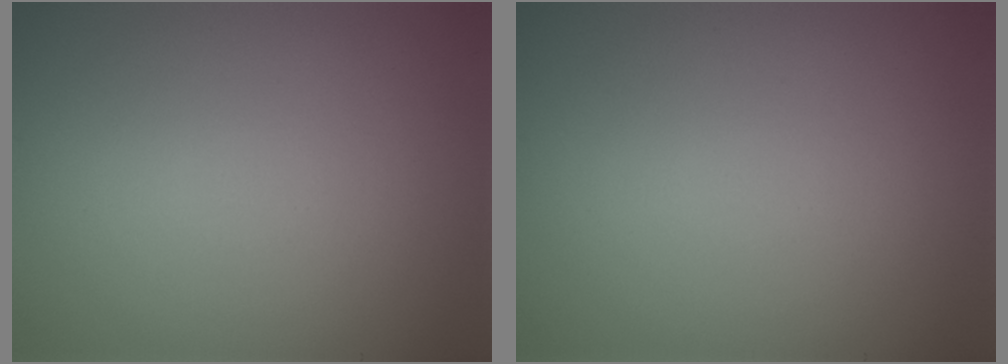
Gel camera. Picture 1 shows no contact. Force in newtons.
{"total": 0.0}